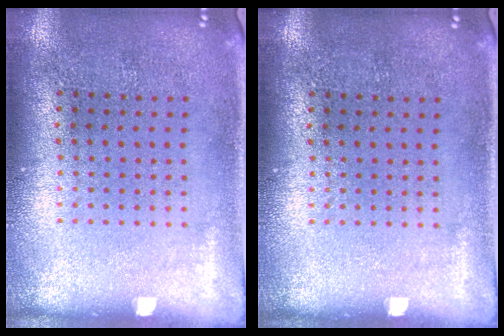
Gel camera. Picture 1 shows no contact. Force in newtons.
{"total": 0.0}